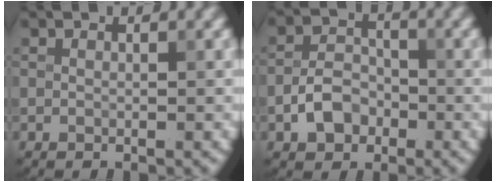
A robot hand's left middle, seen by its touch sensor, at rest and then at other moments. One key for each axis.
{"total": 3.5, "fx": -1.5, "fy": 2.4, "fz": 2.0, "tx": -0.030, "ty": 0.007, "tz": -0.032}